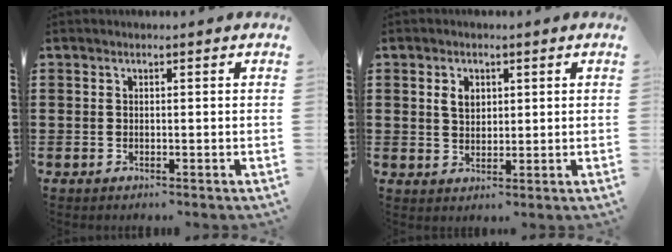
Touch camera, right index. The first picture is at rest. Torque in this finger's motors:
{"motor_torque": [0.59, -0.12, 0.08, 0.02]}